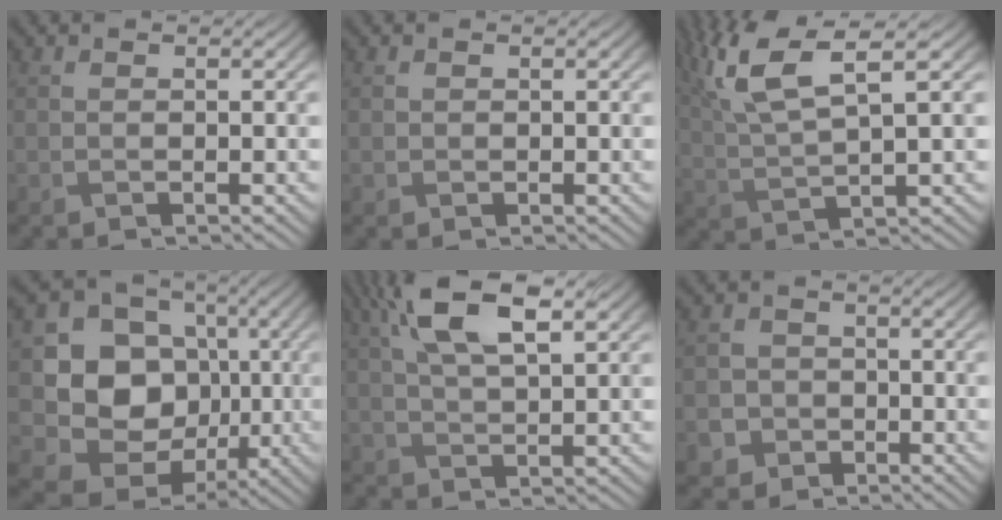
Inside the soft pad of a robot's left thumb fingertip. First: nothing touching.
{"total": 0.6, "force": [0.1, 0.6, 0.0], "torque": [-0.004, -0.005, 0.002]}
{"total": 10.2, "force": [5.2, 2.8, 8.4], "torque": [-0.192, 0.018, 0.102]}
{"total": 12.0, "force": [-1.0, 10.3, 6.0], "torque": [-0.132, -0.021, -0.032]}
{"total": 8.6, "force": [4.1, 3.2, 6.8], "torque": [-0.145, 0.018, 0.077]}
{"total": 4.5, "force": [-2.0, 4.0, 0.7], "torque": [-0.012, -0.006, -0.056]}